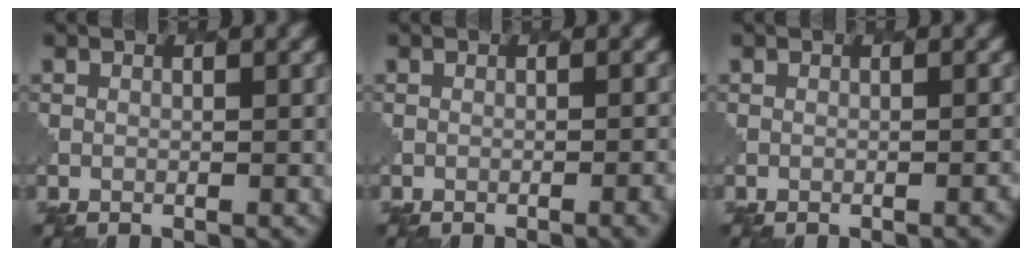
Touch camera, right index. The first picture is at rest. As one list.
[{"total": 2.7, "force": [-1.2, 0.9, 2.3], "torque": [-0.008, 0.006, -0.013]}, {"total": 1.4, "force": [-0.7, 0.5, 1.1], "torque": [0.000, 0.003, -0.008]}]